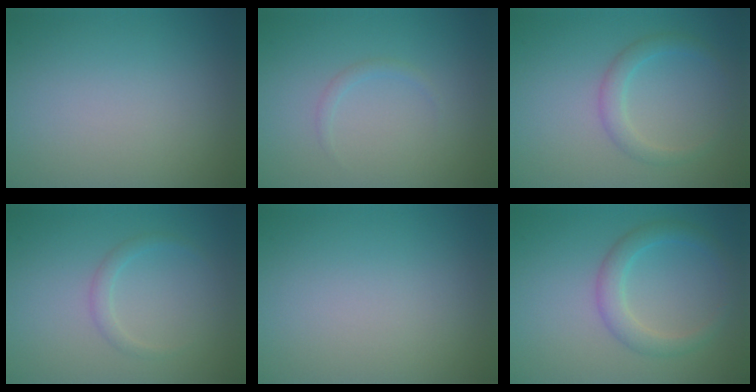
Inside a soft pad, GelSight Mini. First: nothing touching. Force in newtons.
{"total": 0.8, "press": 0.8, "slide": 0.1}
{"total": 2.0, "press": 2.0, "slide": 0.1}
{"total": 1.2, "press": 1.2, "slide": 0.1}
{"total": 0.0}
{"total": 2.7, "press": 2.7, "slide": 0.1}